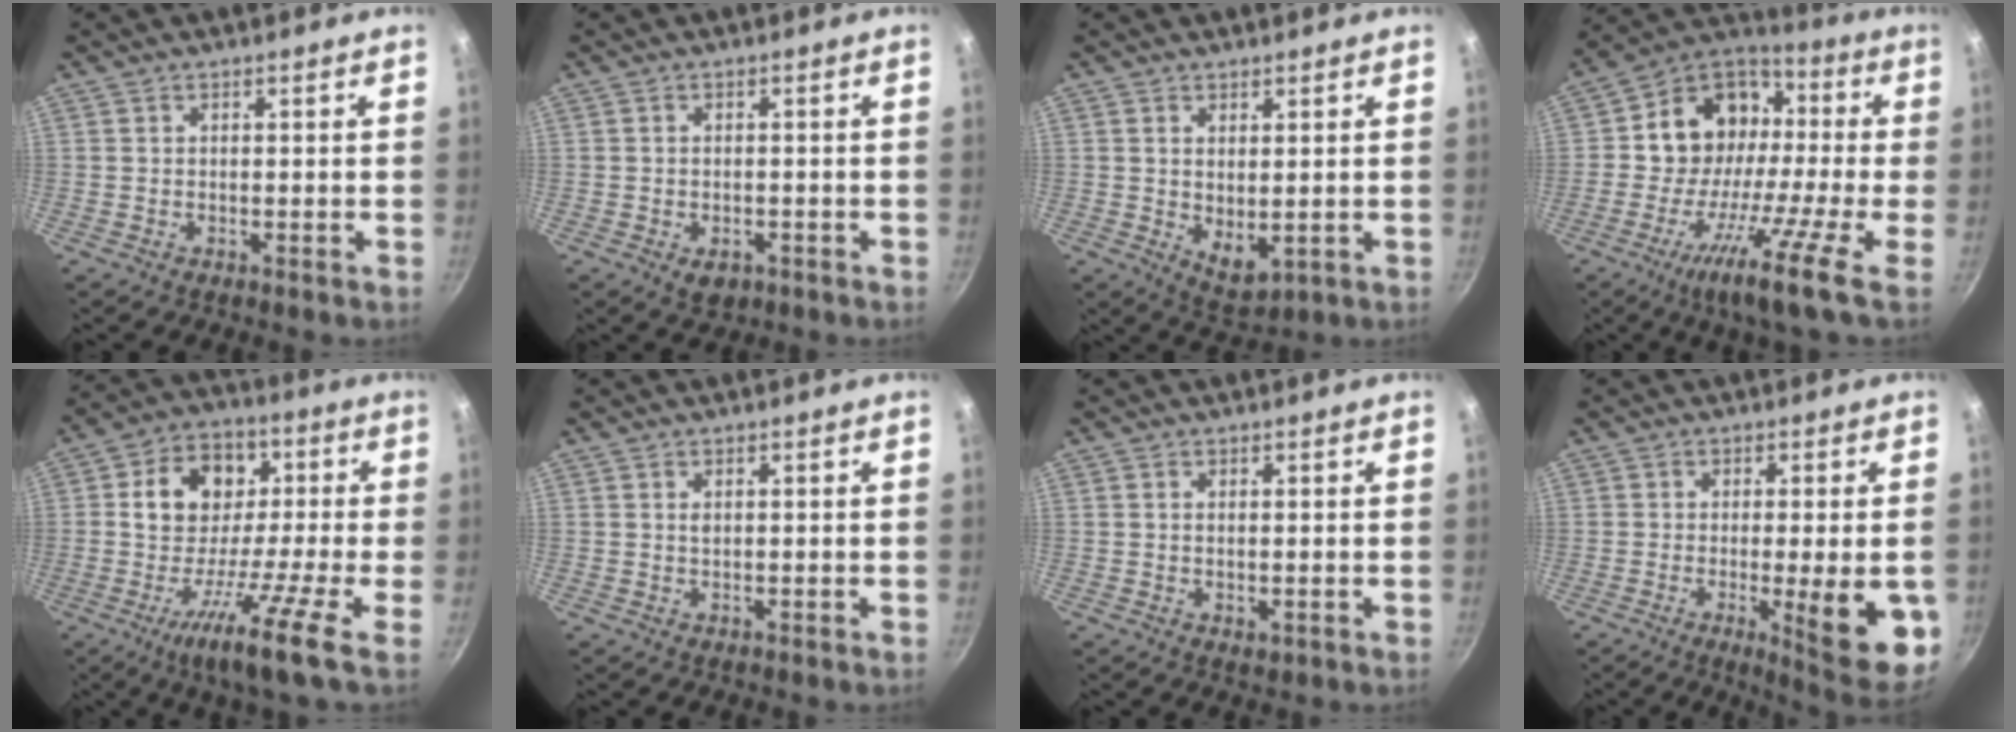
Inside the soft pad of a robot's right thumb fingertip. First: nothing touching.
{"total": 3.3, "force": [-1.4, 2.3, 2.0], "torque": [-0.027, 0.005, -0.011]}
{"total": 5.6, "force": [0.7, 3.1, 4.6], "torque": [-0.067, -0.020, 0.021]}
{"total": 17.1, "force": [-5.4, 7.9, 14.2], "torque": [-0.220, 0.057, -0.126]}
{"total": 14.8, "force": [-4.6, 6.0, 12.8], "torque": [-0.198, 0.045, -0.110]}
{"total": 0.8, "force": [0.2, 0.5, 0.6], "torque": [-0.009, -0.001, 0.004]}
{"total": 1.5, "force": [0.1, 0.7, 1.3], "torque": [-0.020, -0.004, 0.001]}
{"total": 13.2, "force": [-2.9, 3.0, 12.6], "torque": [-0.148, -0.003, -0.031]}